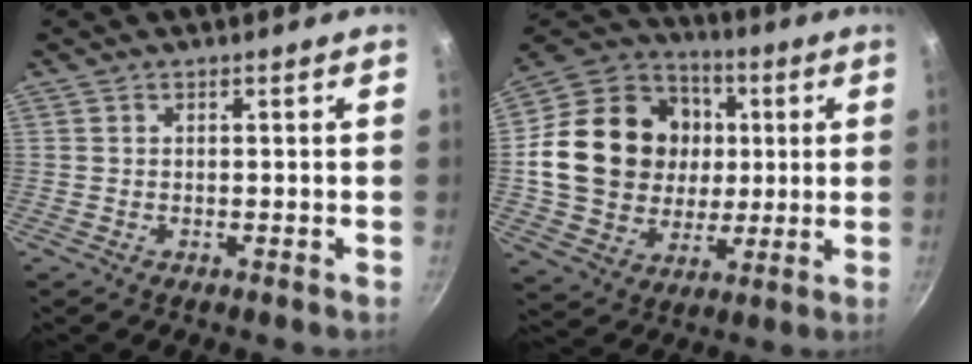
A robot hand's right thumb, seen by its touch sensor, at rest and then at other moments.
{"total": 23.5, "force": [2.5, 19.5, 13.0], "torque": [-0.213, 0.019, 0.048]}